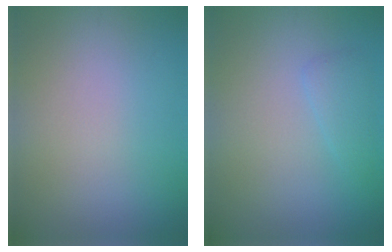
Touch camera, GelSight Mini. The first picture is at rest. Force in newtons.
{"total": 1.4, "press": 1.4, "slide": 0.2}